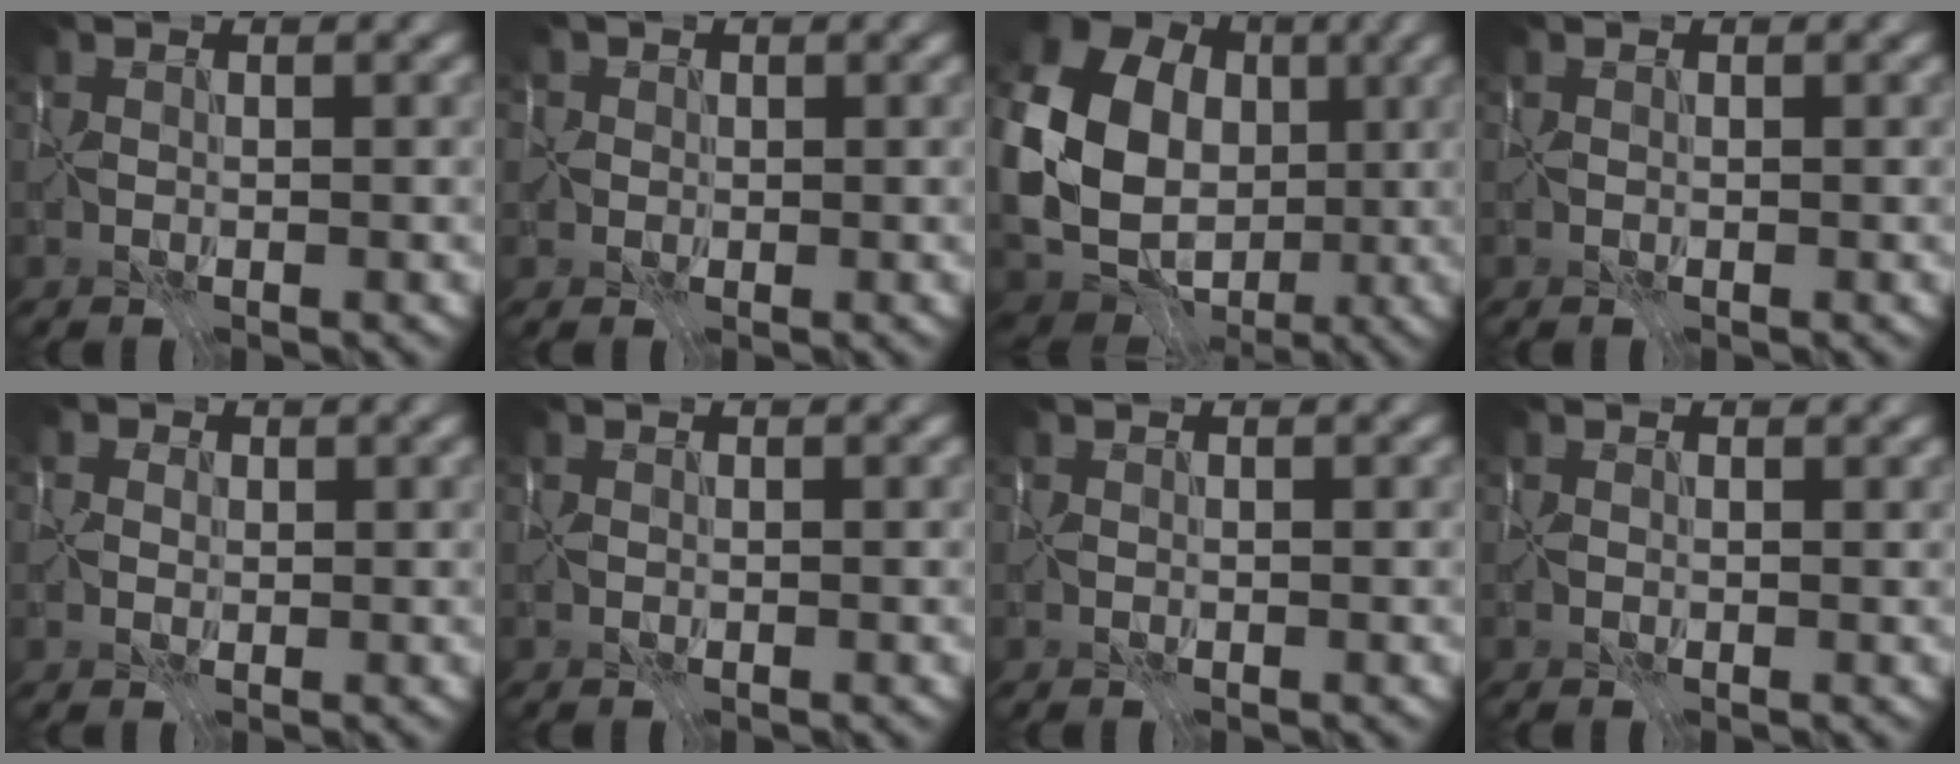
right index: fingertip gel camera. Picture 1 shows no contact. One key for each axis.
{"total": 2.6, "fx": 0.9, "fy": 2.4, "fz": 0.6, "tx": 0.001, "ty": 0.010, "tz": -0.001}
{"total": 16.4, "fx": 0.8, "fy": 13.7, "fz": 8.9, "tx": -0.185, "ty": -0.002, "tz": 0.008}
{"total": 0.0}
{"total": 3.4, "fx": 1.4, "fy": 2.8, "fz": 1.3, "tx": -0.008, "ty": 0.012, "tz": -0.003}
{"total": 0.0}
{"total": 0.0}
{"total": 0.8, "fx": 0.6, "fy": 0.5, "fz": 0.4, "tx": -0.005, "ty": -0.002, "tz": 0.004}